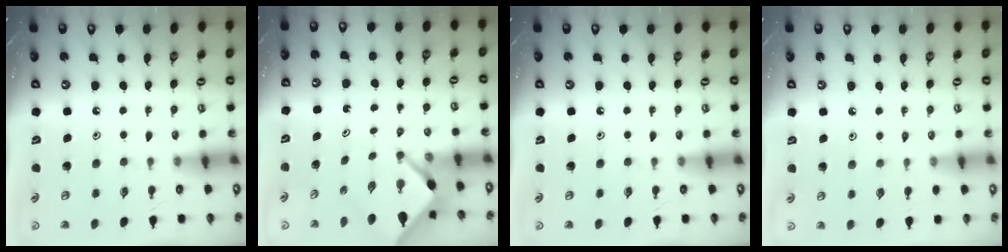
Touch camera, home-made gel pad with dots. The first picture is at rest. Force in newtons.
{"total": 3.3, "press": 3.3, "slide": 0.3}
{"total": 0.0}
{"total": 2.5, "press": 2.5, "slide": 0.4}